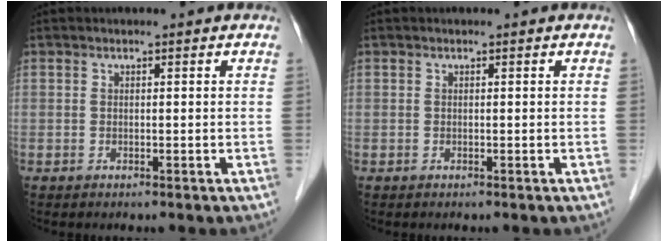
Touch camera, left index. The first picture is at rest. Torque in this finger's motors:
{"motor_torque": [-0.05, -0.05, 0.00, 0.00]}